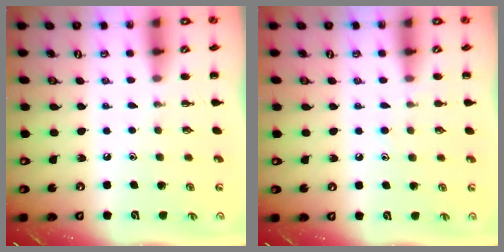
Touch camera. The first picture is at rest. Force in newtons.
{"total": 6.3, "press": 6.0, "slide": 1.9}